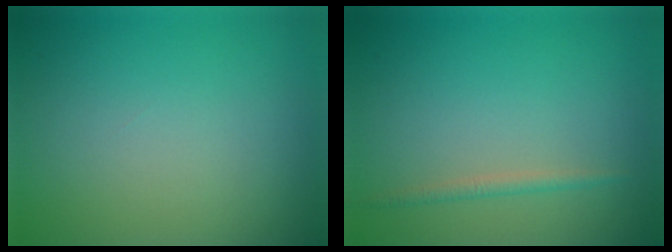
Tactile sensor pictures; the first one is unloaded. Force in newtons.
{"total": 1.1, "press": 1.1, "slide": 0.1}